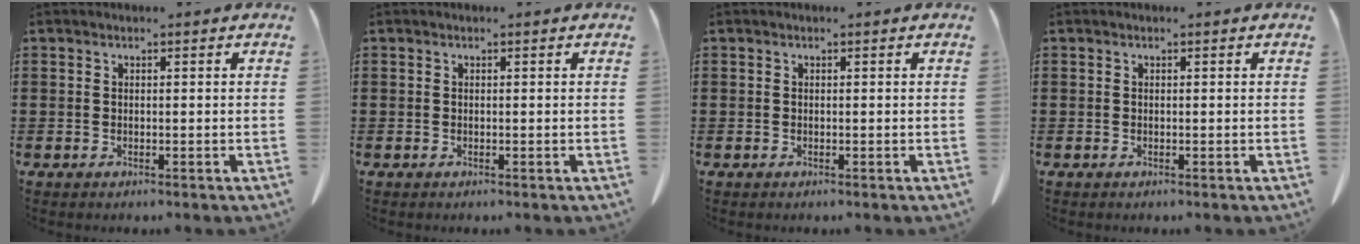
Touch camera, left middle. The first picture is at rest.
{"total": 0.0}
{"total": 0.0}
{"total": 0.0}